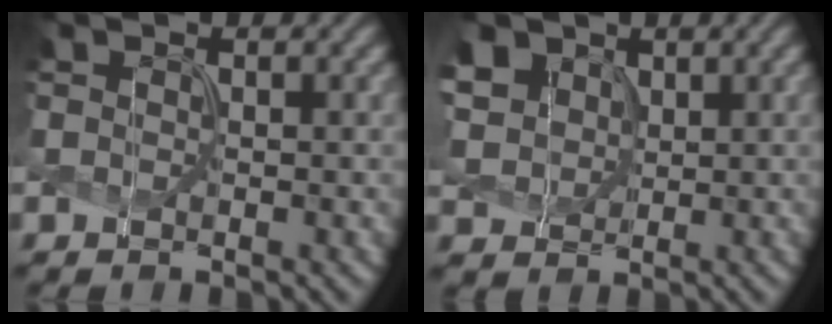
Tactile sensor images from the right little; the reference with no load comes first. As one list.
[{"total": 6.1, "force": [2.7, 4.7, 3.0], "torque": [-0.108, 0.014, 0.053]}]